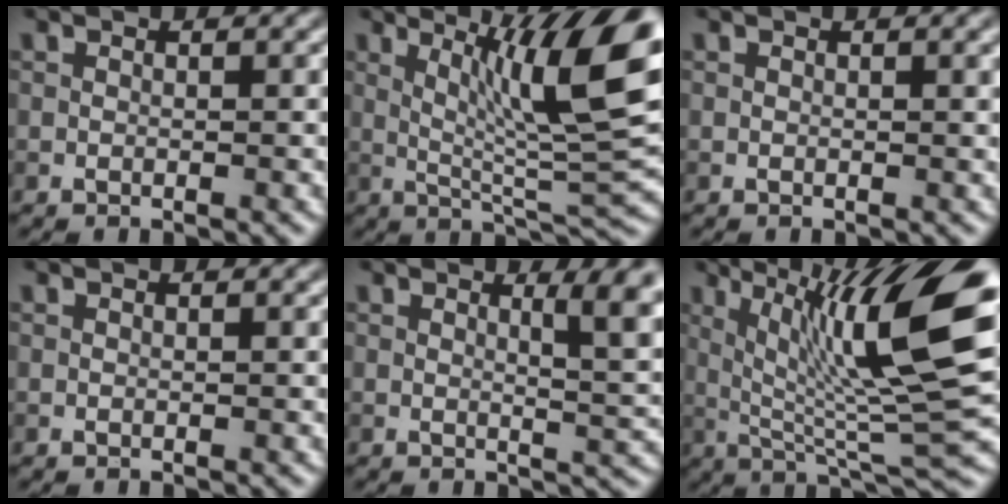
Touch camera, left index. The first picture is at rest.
{"total": 11.4, "force": [3.2, 2.1, 10.8], "torque": [-0.157, 0.005, 0.058]}
{"total": 1.0, "force": [0.4, 0.4, 0.9], "torque": [-0.005, 0.003, 0.003]}
{"total": 0.0}
{"total": 4.0, "force": [1.3, 0.9, 3.7], "torque": [-0.043, -0.001, 0.021]}
{"total": 12.5, "force": [3.1, 2.6, 11.8], "torque": [-0.189, 0.010, 0.060]}